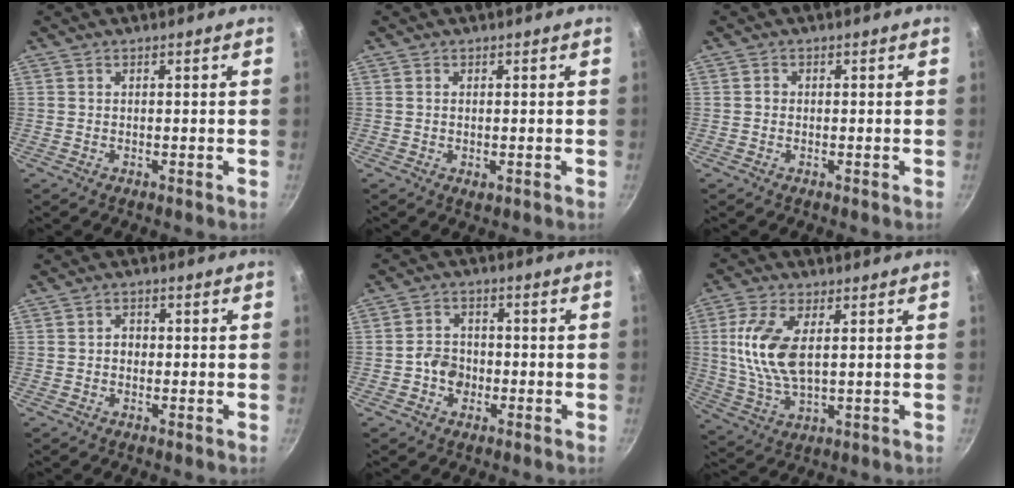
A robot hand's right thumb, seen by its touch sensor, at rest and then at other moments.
{"total": 1.4, "force": [-0.1, 0.7, 1.3], "torque": [-0.021, -0.003, -0.002]}
{"total": 0.8, "force": [-0.1, 0.8, 0.3], "torque": [-0.002, 0.003, -0.005]}
{"total": 1.9, "force": [-0.2, 1.6, 1.0], "torque": [-0.006, 0.006, -0.006]}
{"total": 4.9, "force": [-1.5, 4.1, 2.3], "torque": [-0.018, 0.017, -0.031]}
{"total": 11.9, "force": [2.1, 5.8, 10.2], "torque": [-0.205, -0.005, 0.045]}